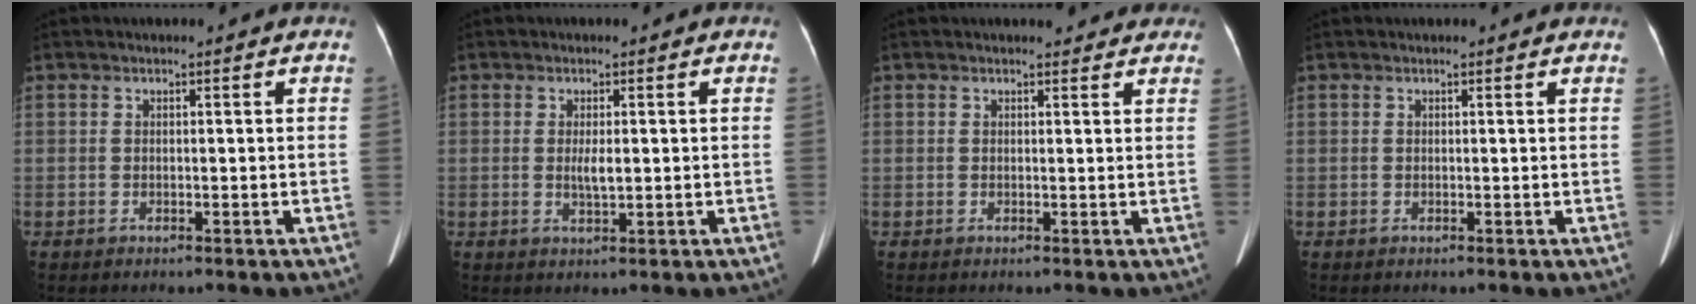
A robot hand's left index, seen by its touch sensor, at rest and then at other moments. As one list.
[{"total": 2.2, "force": [0.1, 0.6, 2.2], "torque": [-0.041, -0.003, 0.002]}, {"total": 4.4, "force": [3.9, 1.6, 1.1], "torque": [-0.002, 0.005, 0.033]}, {"total": 1.3, "force": [1.2, 0.3, 0.3], "torque": [-0.010, 0.011, 0.011]}]